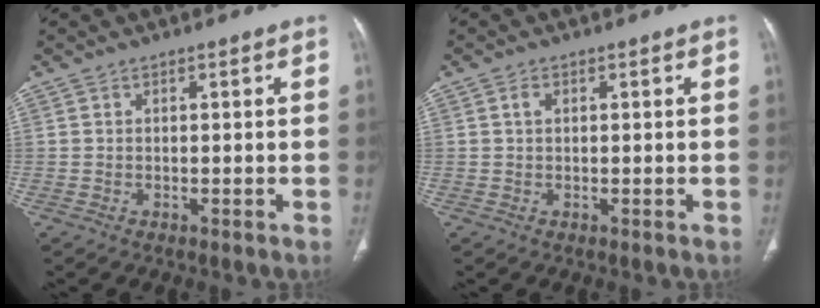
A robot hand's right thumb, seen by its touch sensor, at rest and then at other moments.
{"total": 1.2, "force": [0.3, 0.8, 0.8], "torque": [-0.012, 0.003, 0.005]}